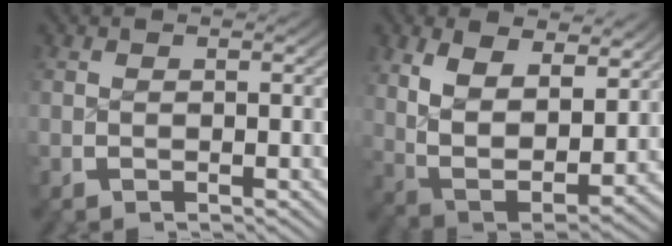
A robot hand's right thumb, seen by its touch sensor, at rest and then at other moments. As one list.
[{"total": 9.9, "force": [0.7, 6.8, 7.2], "torque": [-0.171, -0.056, 0.035]}]